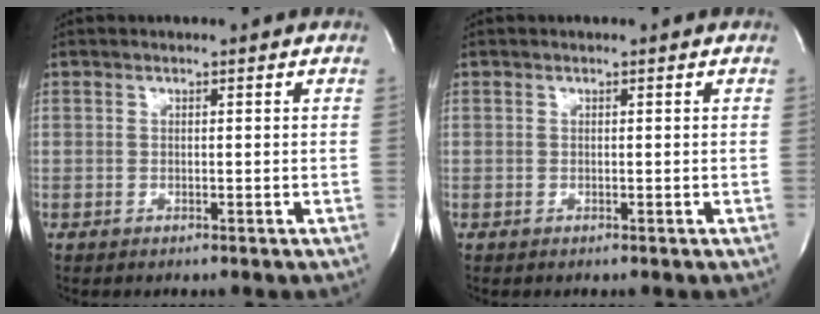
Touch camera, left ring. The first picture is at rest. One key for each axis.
{"total": 0.0}